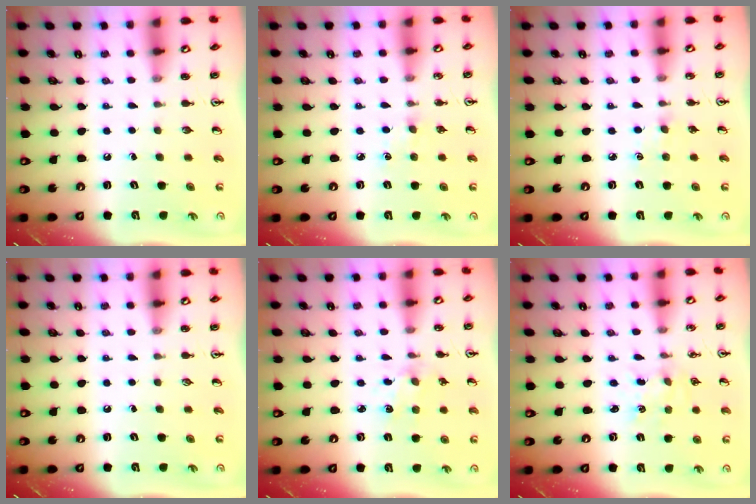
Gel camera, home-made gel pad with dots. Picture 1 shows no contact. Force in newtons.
{"total": 3.2, "press": 3.2, "slide": 0.5}
{"total": 2.2, "press": 2.2, "slide": 0.4}
{"total": 0.0}
{"total": 2.3, "press": 2.3, "slide": 0.5}
{"total": 1.6, "press": 1.6, "slide": 0.3}